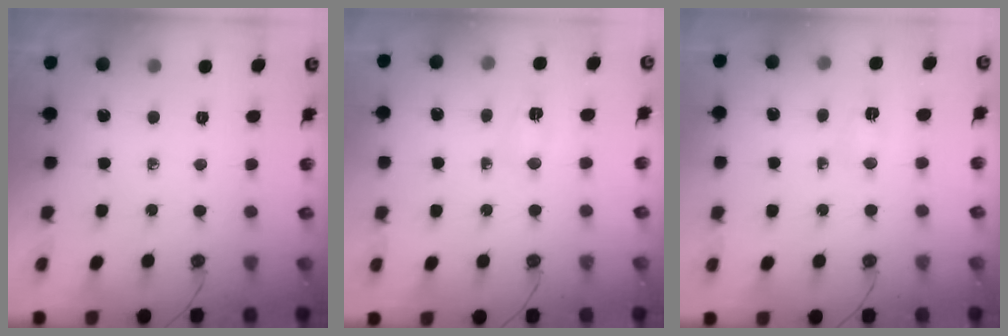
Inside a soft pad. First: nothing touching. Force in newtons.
{"total": 2.7, "press": 2.7, "slide": 0.4}
{"total": 2.9, "press": 2.7, "slide": 1.2}